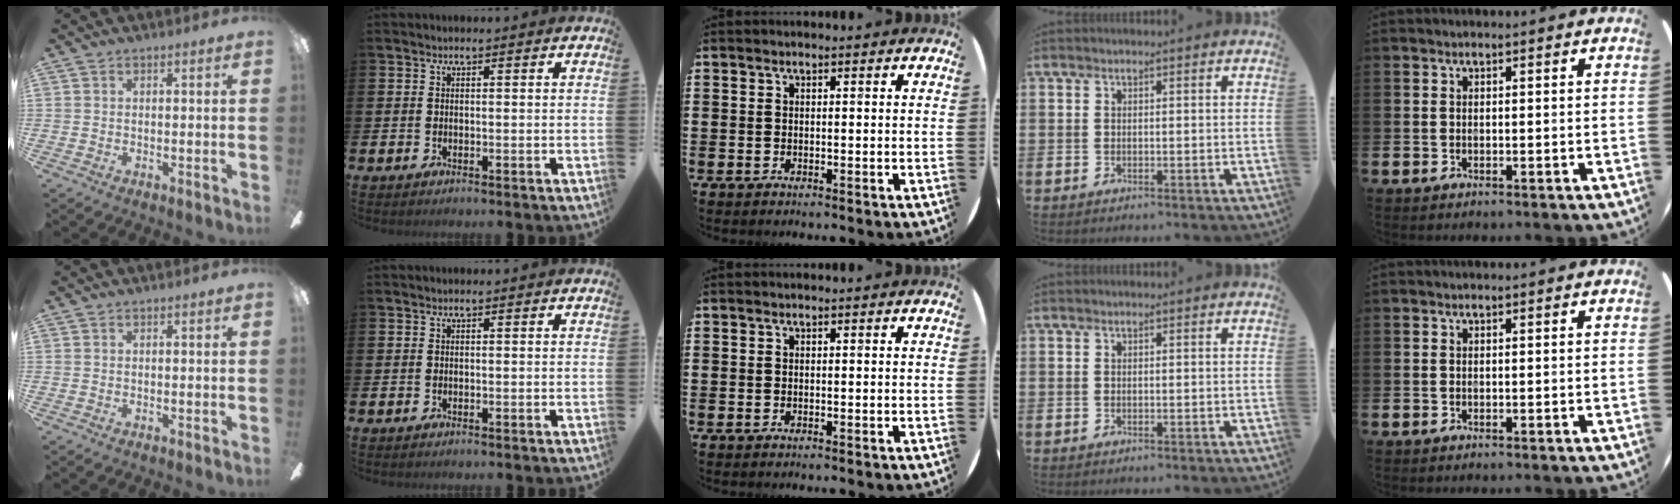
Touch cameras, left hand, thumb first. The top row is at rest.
{}